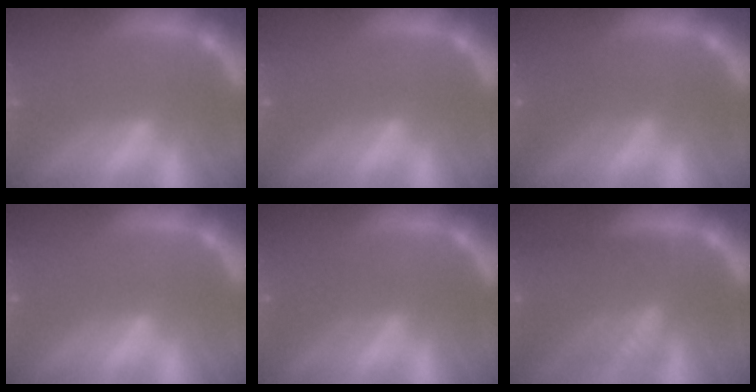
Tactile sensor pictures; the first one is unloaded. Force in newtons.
{"total": 0.0}
{"total": 2.5}
{"total": 0.0}
{"total": 2.5}
{"total": 9.1}